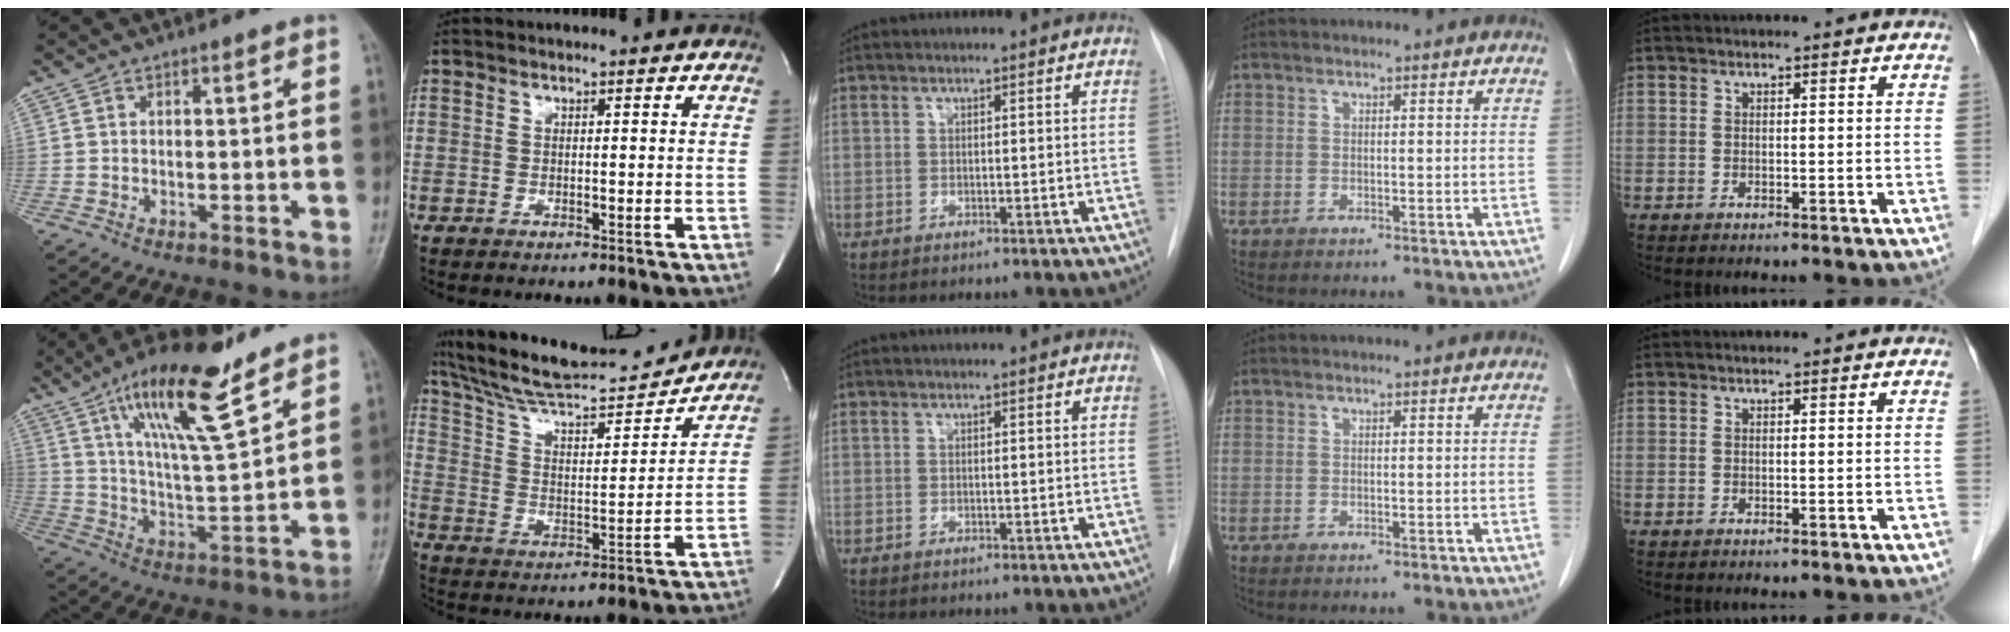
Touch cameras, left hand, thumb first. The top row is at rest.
{"thumb": {"total": 18.1, "force": [11.4, 4.5, 13.3], "torque": [-0.213, -0.055, 0.206]}, "index": {"total": 17.7, "force": [16.6, 1.3, 6.0], "torque": [-0.115, 0.002, 0.275]}}